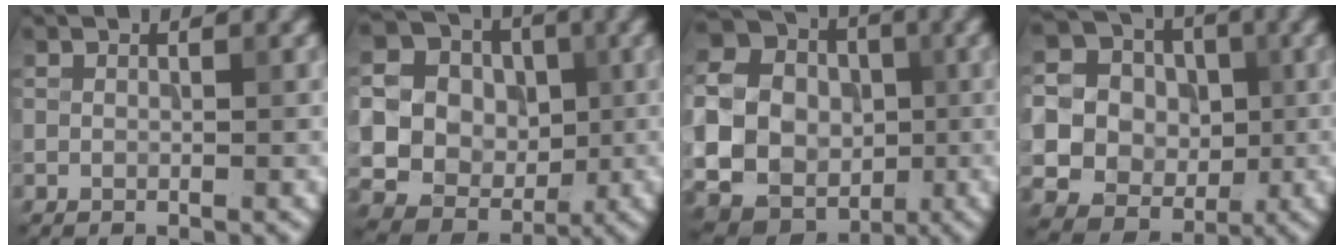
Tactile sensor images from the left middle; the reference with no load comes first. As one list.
[{"total": 16.4, "force": [1.5, 15.1, 6.3], "torque": [-0.163, 0.021, 0.010]}, {"total": 15.4, "force": [-0.8, 14.3, 5.8], "torque": [-0.168, 0.005, -0.034]}, {"total": 13.7, "force": [0.1, 12.9, 4.6], "torque": [-0.139, 0.026, -0.018]}]